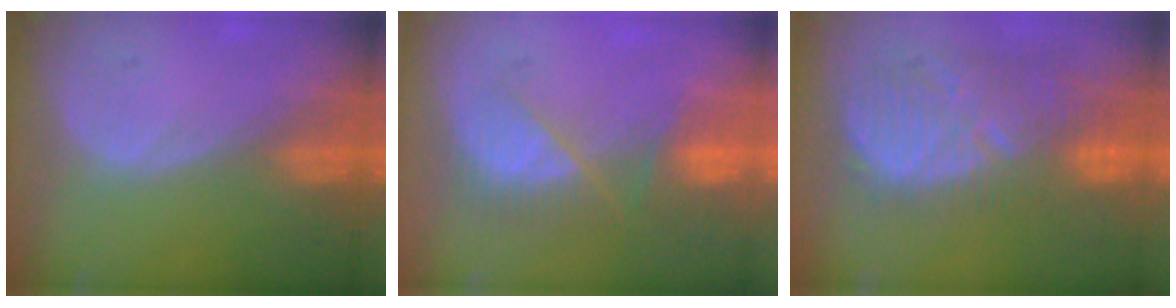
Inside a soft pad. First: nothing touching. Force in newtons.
{"total": 7.5, "press": 6.7, "slide": 3.3}
{"total": 11.4, "press": 11.0, "slide": 3.3}